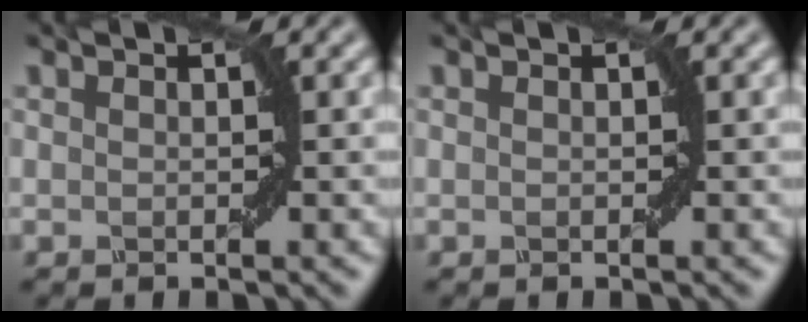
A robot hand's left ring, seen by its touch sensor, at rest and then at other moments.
{"total": 0.0}